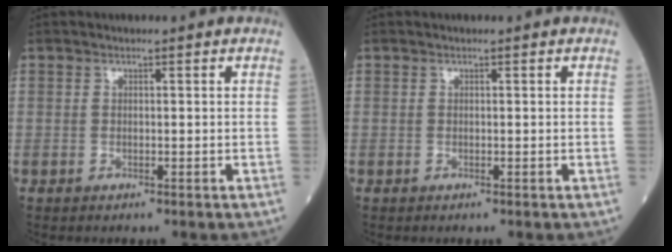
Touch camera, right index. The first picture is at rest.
{"total": 0.0}